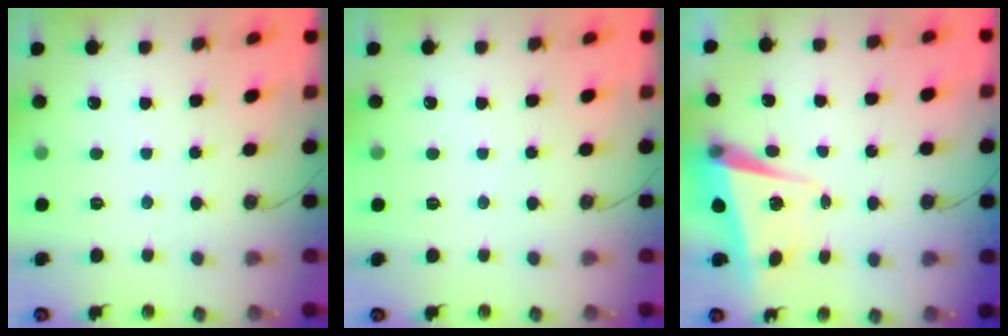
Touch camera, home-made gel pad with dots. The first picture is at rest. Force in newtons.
{"total": 4.3, "press": 0.3, "slide": 4.3}
{"total": 5.3, "press": 5.2, "slide": 1.1}